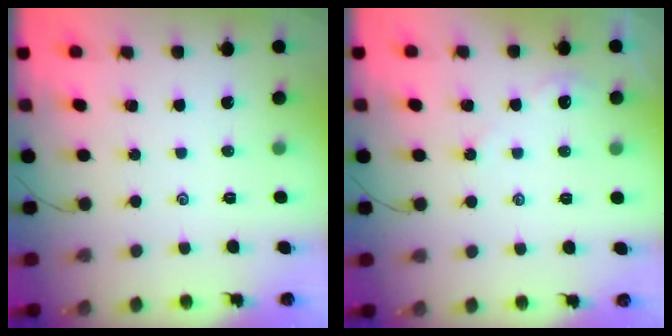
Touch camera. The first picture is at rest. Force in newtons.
{"total": 1.4, "press": 1.3, "slide": 0.4}